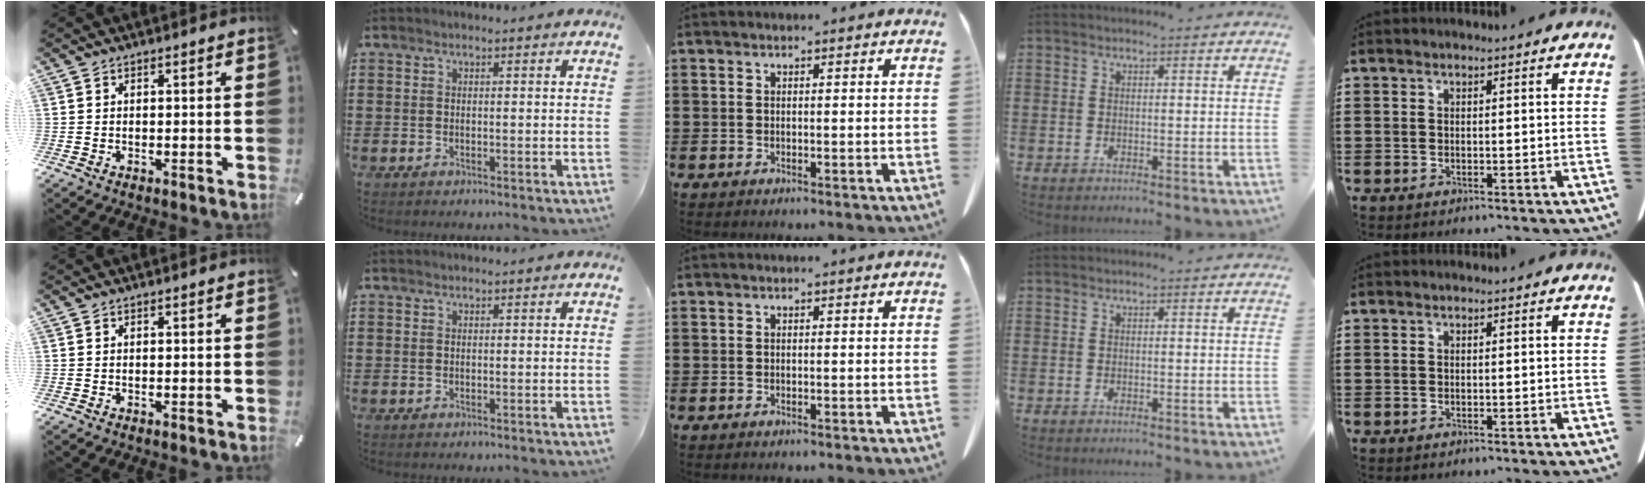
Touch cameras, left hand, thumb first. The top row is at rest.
{}